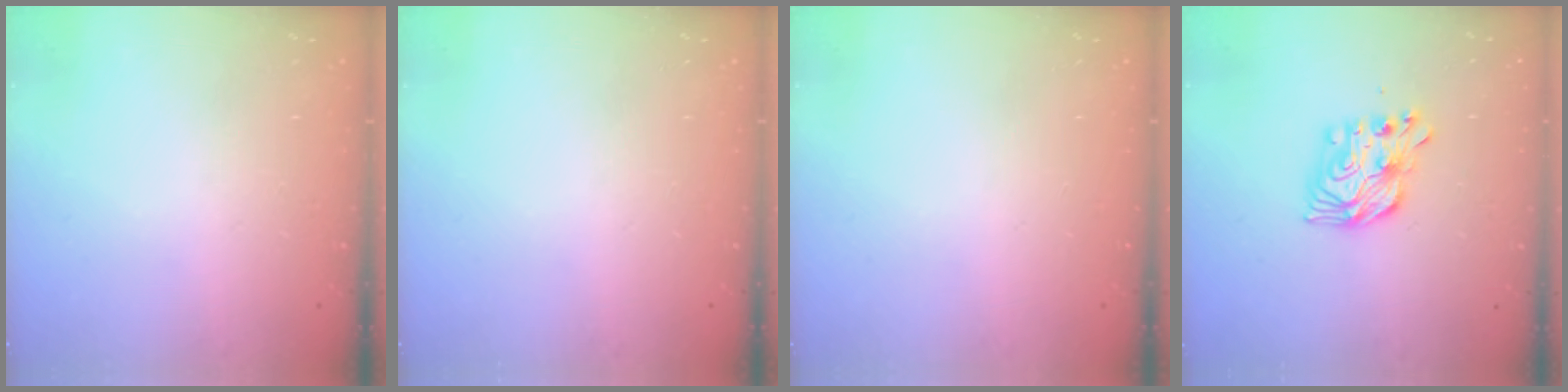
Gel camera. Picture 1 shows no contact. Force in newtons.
{"total": 0.0}
{"total": 0.0}
{"total": 11.6, "press": 11.6, "slide": 0.3}